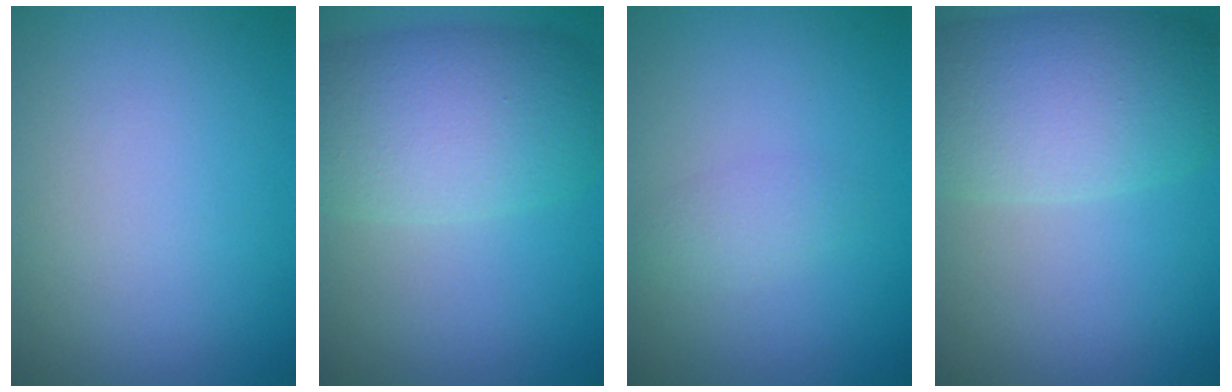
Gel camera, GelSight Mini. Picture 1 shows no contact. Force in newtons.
{"total": 7.6, "press": 7.6, "slide": 0.6}
{"total": 1.4, "press": 1.4, "slide": 0.0}
{"total": 7.8, "press": 7.8, "slide": 0.5}